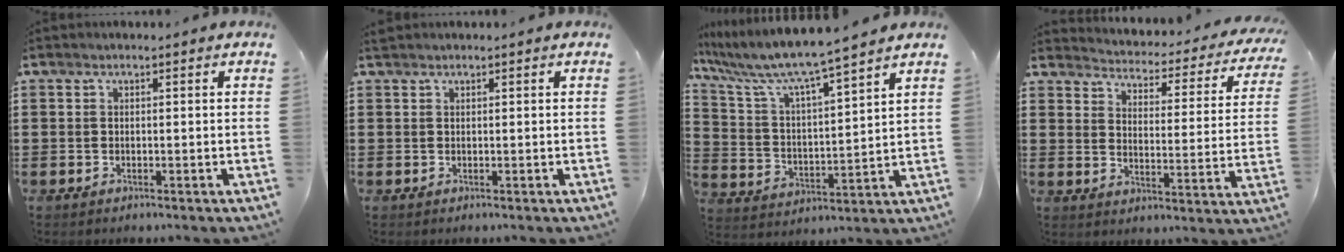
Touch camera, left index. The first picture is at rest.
{"total": 0.5, "force": [0.5, 0.2, 0.1], "torque": [-0.004, 0.002, 0.009]}
{"total": 7.4, "force": [6.6, -0.3, 3.3], "torque": [-0.095, -0.044, 0.106]}
{"total": 2.6, "force": [2.6, 0.0, 0.3], "torque": [-0.027, -0.031, 0.036]}